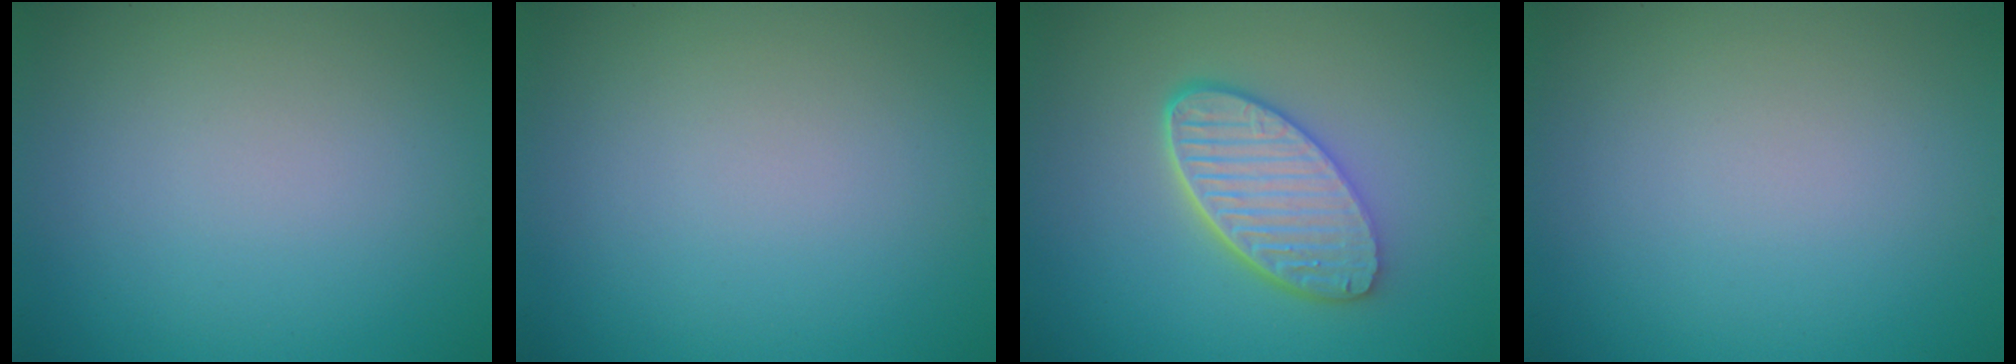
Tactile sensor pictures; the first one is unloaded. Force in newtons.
{"total": 0.0}
{"total": 5.7, "press": 4.5, "slide": 3.5}
{"total": 0.0}